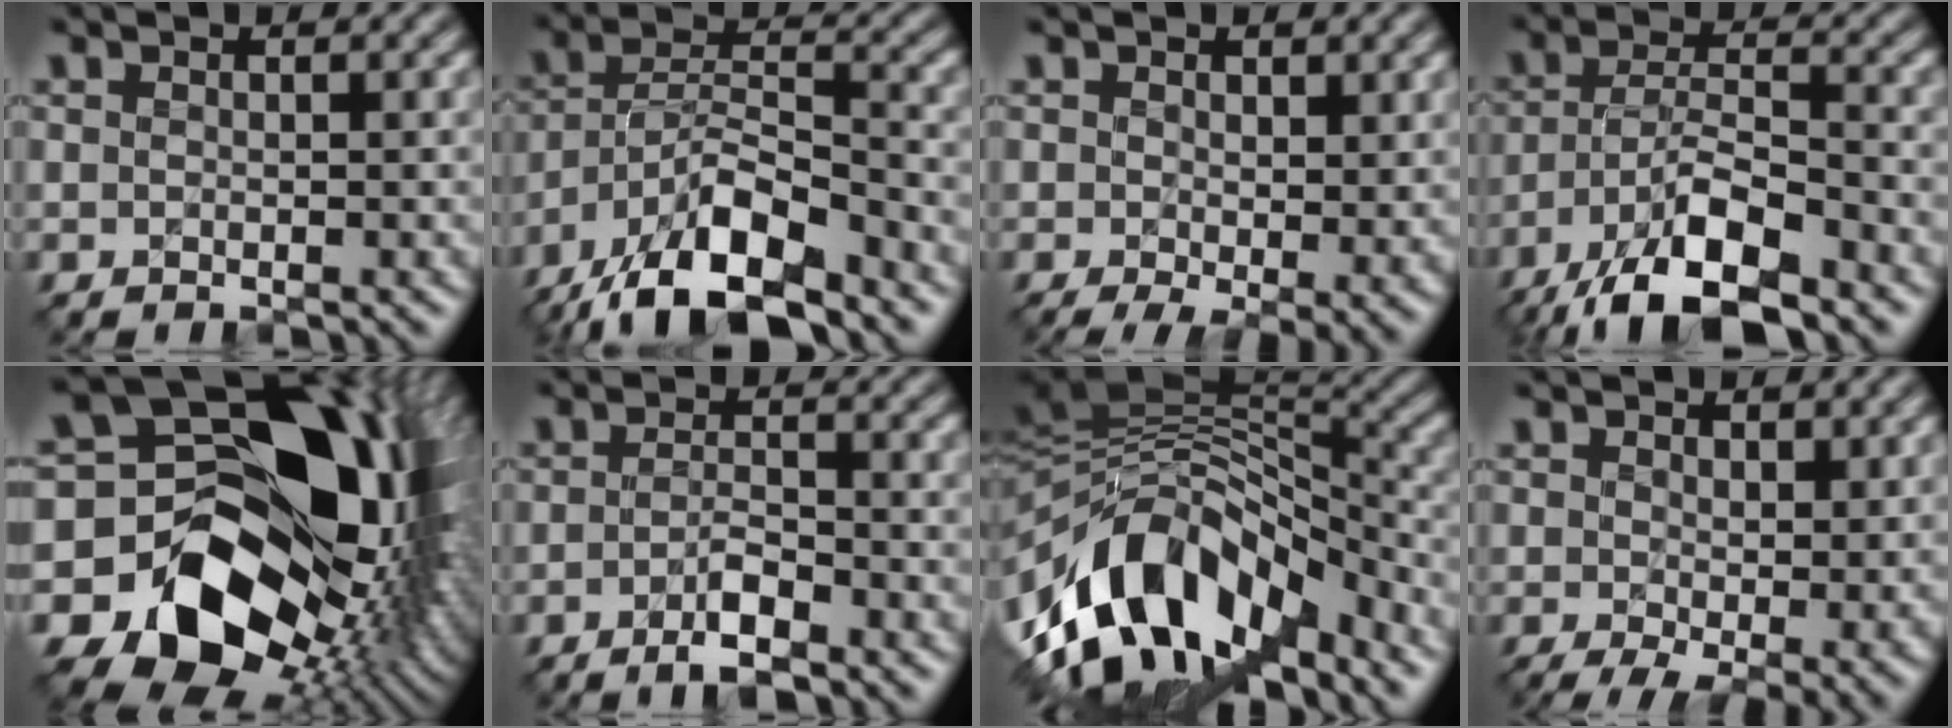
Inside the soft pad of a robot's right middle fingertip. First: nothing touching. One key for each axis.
{"total": 11.3, "fx": -8.2, "fy": 3.7, "fz": 6.9, "tx": -0.121, "ty": 0.013, "tz": -0.154}
{"total": 4.1, "fx": -0.8, "fy": 1.8, "fz": 3.6, "tx": -0.059, "ty": -0.011, "tz": -0.009}
{"total": 10.0, "fx": -6.7, "fy": 3.2, "fz": 6.7, "tx": -0.121, "ty": 0.005, "tz": -0.126}
{"total": 19.5, "fx": -1.7, "fy": 15.1, "fz": 12.3, "tx": -0.170, "ty": -0.022, "tz": -0.013}
{"total": 2.7, "fx": -1.7, "fy": 0.5, "fz": 2.0, "tx": -0.042, "ty": 0.005, "tz": -0.036}
{"total": 13.9, "fx": -6.0, "fy": 8.0, "fz": 9.6, "tx": -0.185, "ty": 0.013, "tz": -0.102}
{"total": 5.2, "fx": -0.8, "fy": 2.3, "fz": 4.5, "tx": -0.078, "ty": -0.013, "tz": -0.007}